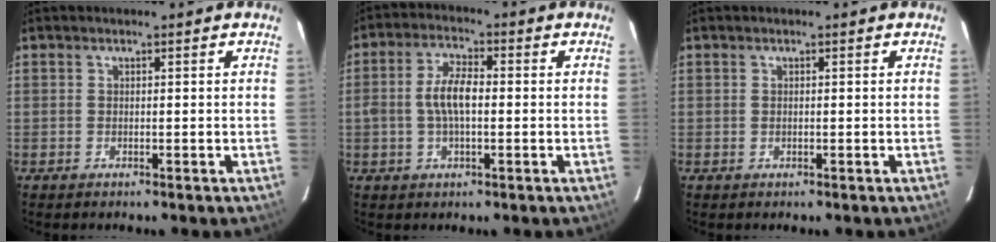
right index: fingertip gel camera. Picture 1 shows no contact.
{"total": 6.2, "force": [-0.4, 2.6, 5.6], "torque": [-0.110, 0.011, -0.008]}
{"total": 0.0}